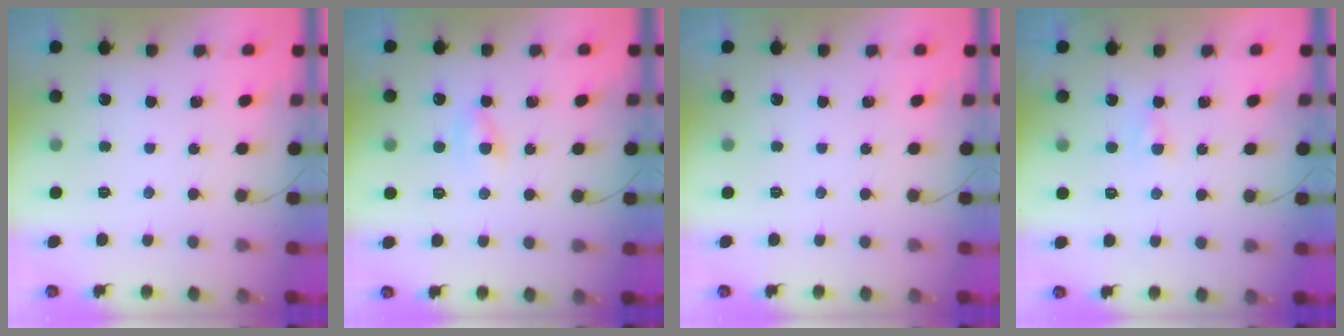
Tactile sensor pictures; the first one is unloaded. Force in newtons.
{"total": 2.4, "press": 2.1, "slide": 1.2}
{"total": 0.0}
{"total": 0.9, "press": 0.7, "slide": 0.6}